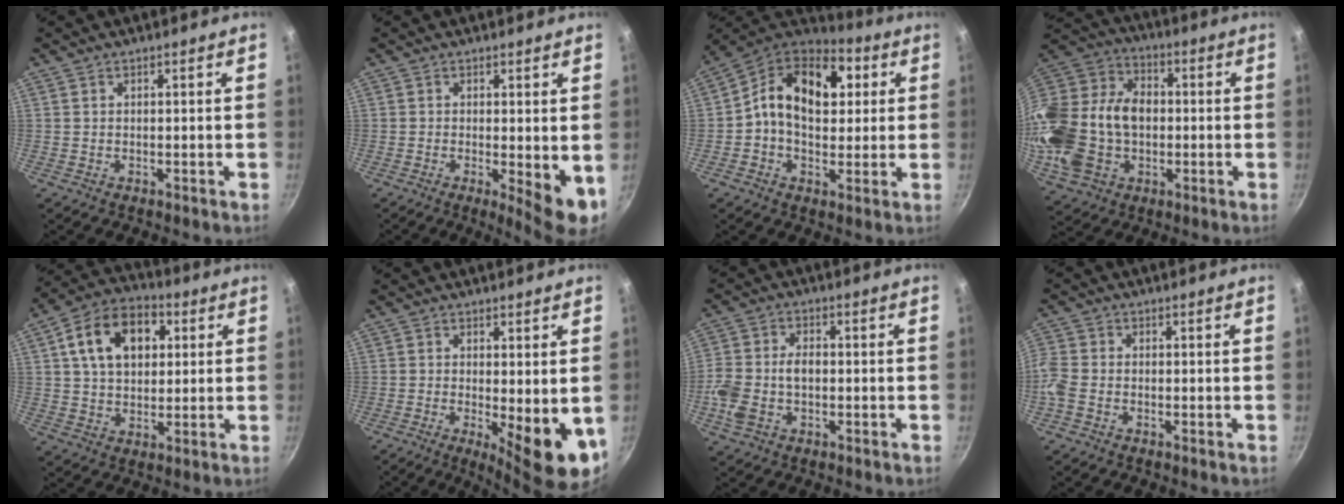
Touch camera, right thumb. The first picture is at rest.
{"total": 6.6, "force": [-0.5, 1.9, 6.3], "torque": [-0.081, -0.013, -0.003]}
{"total": 17.3, "force": [3.4, 12.0, 12.0], "torque": [-0.162, 0.016, 0.032]}
{"total": 24.4, "force": [-2.1, 18.0, 16.3], "torque": [-0.331, 0.046, -0.032]}
{"total": 14.5, "force": [4.1, 9.9, 9.8], "torque": [-0.139, 0.014, 0.057]}
{"total": 10.2, "force": [-1.7, 3.1, 9.6], "torque": [-0.113, -0.010, -0.013]}
{"total": 9.0, "force": [-1.7, 5.9, 6.6], "torque": [-0.132, 0.021, -0.041]}
{"total": 4.7, "force": [-2.1, 3.3, 2.5], "torque": [-0.065, 0.006, -0.059]}